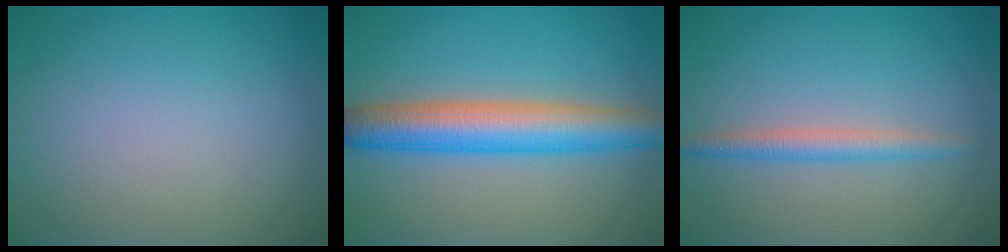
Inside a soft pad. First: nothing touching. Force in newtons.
{"total": 6.9, "press": 6.9, "slide": 0.1}
{"total": 2.2, "press": 2.2, "slide": 0.0}